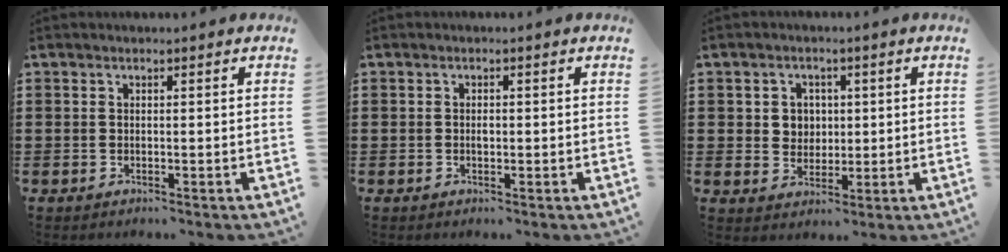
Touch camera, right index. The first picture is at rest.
{"total": 1.0, "force": [0.0, 0.5, 0.8], "torque": [-0.017, 0.002, -0.001]}
{"total": 3.4, "force": [0.7, 3.2, 1.0], "torque": [-0.035, 0.010, 0.011]}